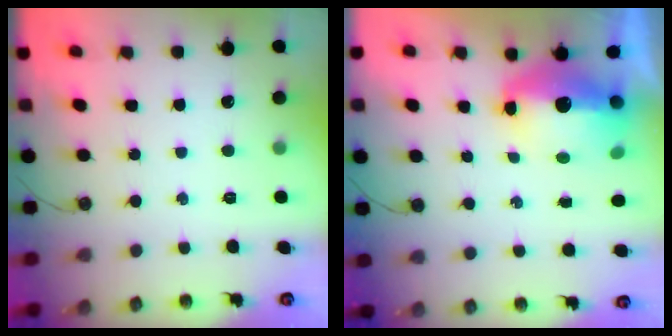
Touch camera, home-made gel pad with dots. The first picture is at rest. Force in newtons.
{"total": 13.5, "press": 13.4, "slide": 1.6}